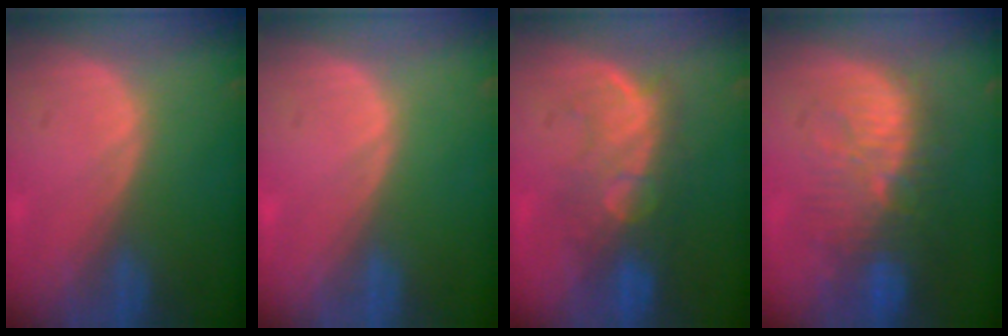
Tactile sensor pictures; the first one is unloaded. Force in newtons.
{"total": 0.0}
{"total": 8.6, "press": 8.1, "slide": 2.9}
{"total": 10.4, "press": 9.6, "slide": 3.8}